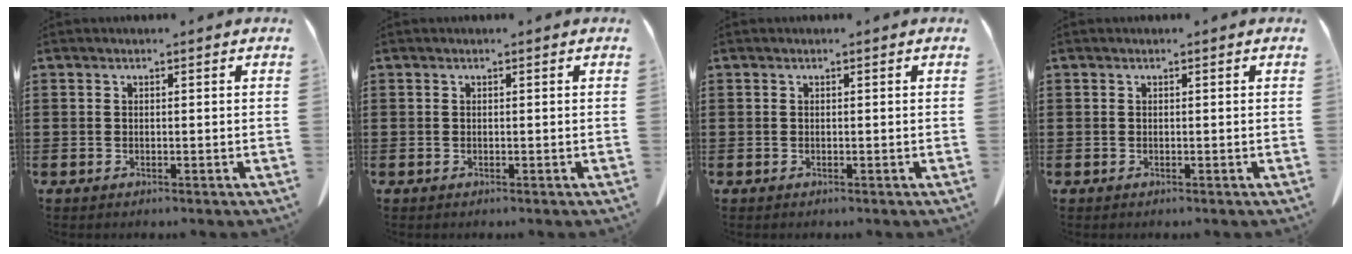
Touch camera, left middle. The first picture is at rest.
{"total": 0.0}
{"total": 0.0}
{"total": 0.0}